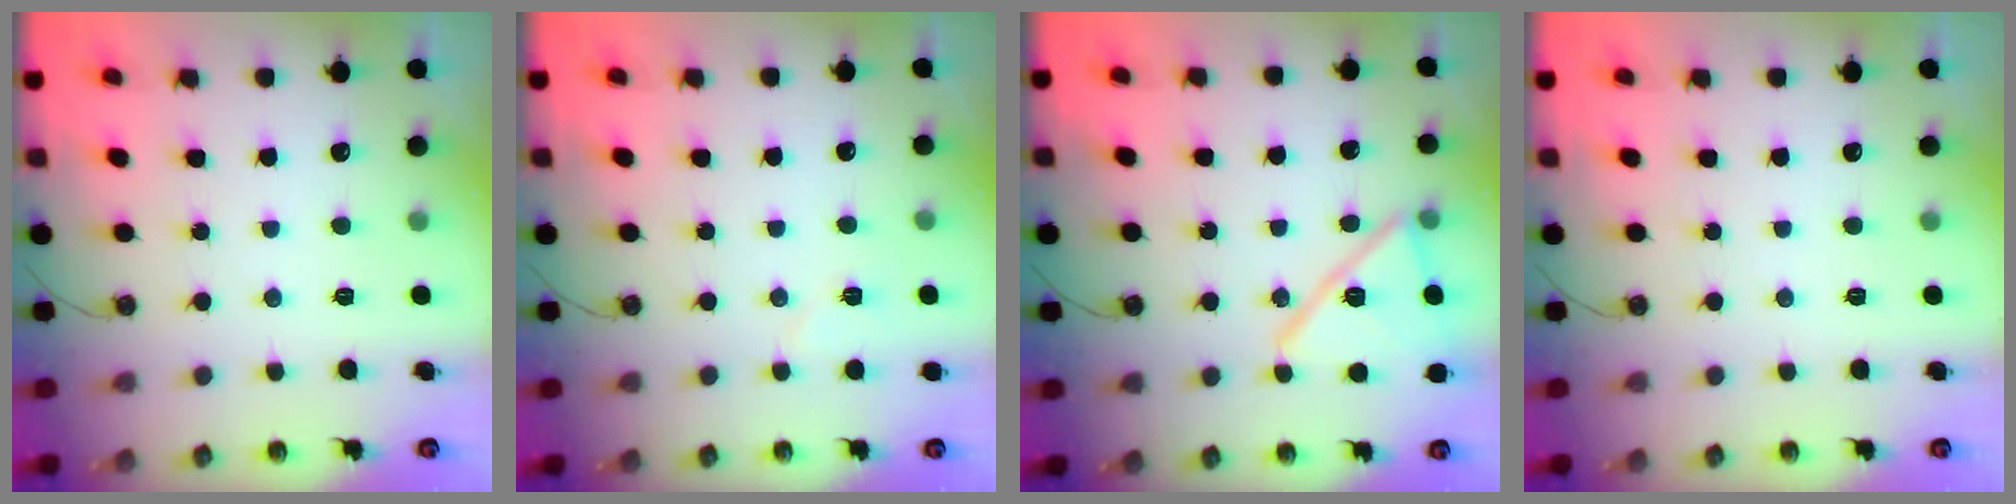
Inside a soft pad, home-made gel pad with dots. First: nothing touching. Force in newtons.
{"total": 5.4, "press": 2.9, "slide": 4.5}
{"total": 16.1, "press": 16.1, "slide": 1.1}
{"total": 0.0}